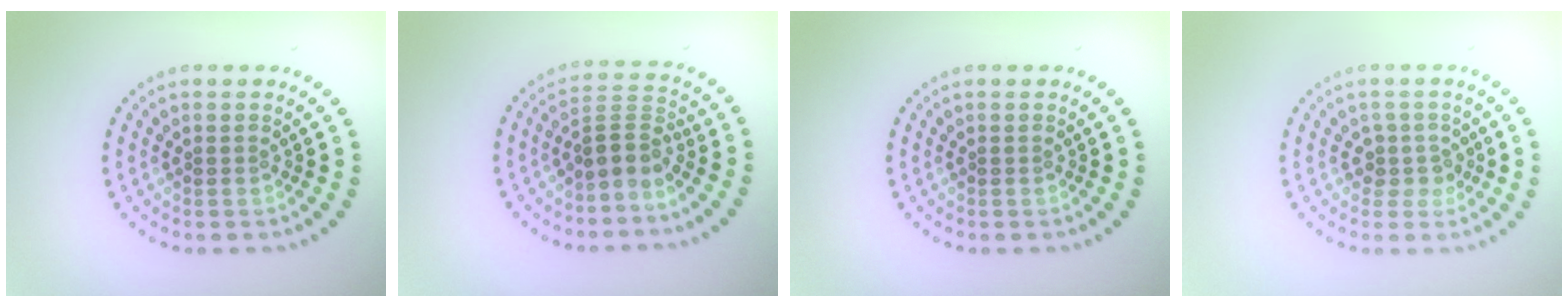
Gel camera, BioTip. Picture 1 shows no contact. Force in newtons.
{"total": 2.9, "press": 2.1, "slide": 2.0}
{"total": 0.0}
{"total": 1.9, "press": 1.5, "slide": 1.1}